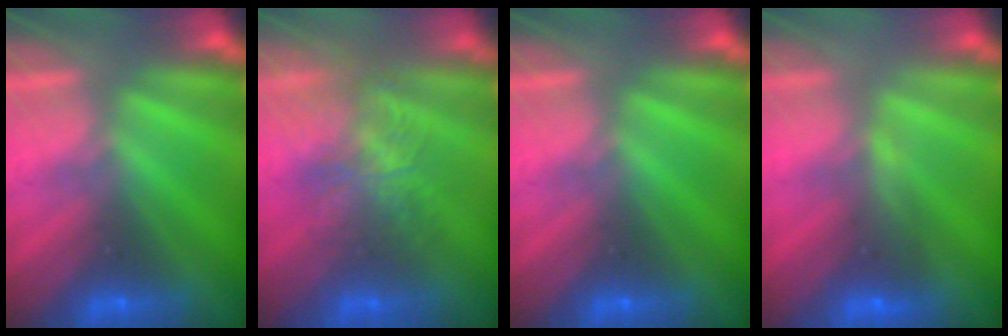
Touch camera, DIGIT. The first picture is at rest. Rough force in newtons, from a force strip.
{"total": 4.5}
{"total": 0.0}
{"total": 5.0}